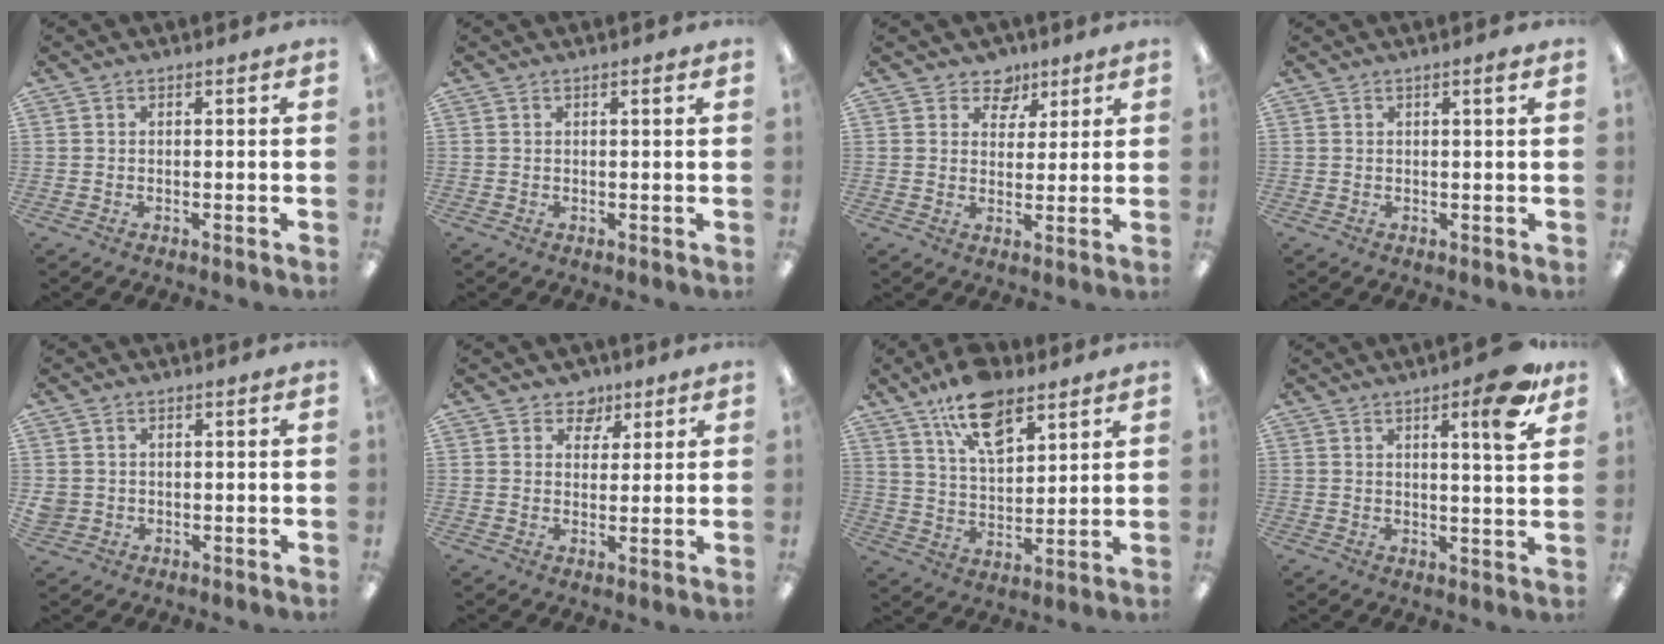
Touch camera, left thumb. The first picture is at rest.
{"total": 0.8, "force": [0.5, 0.1, 0.6], "torque": [-0.012, 0.002, 0.009]}
{"total": 6.2, "force": [4.2, 4.4, 1.2], "torque": [-0.013, -0.023, 0.075]}
{"total": 1.4, "force": [0.9, 0.1, 1.1], "torque": [-0.014, 0.000, 0.013]}
{"total": 2.4, "force": [0.4, 2.3, 0.4], "torque": [-0.011, 0.004, 0.007]}
{"total": 5.2, "force": [3.4, 3.8, 1.2], "torque": [-0.008, -0.015, 0.057]}
{"total": 13.5, "force": [9.0, 6.5, 7.8], "torque": [-0.123, -0.041, 0.160]}
{"total": 8.8, "force": [5.3, 1.8, 6.8], "torque": [-0.086, -0.027, 0.079]}